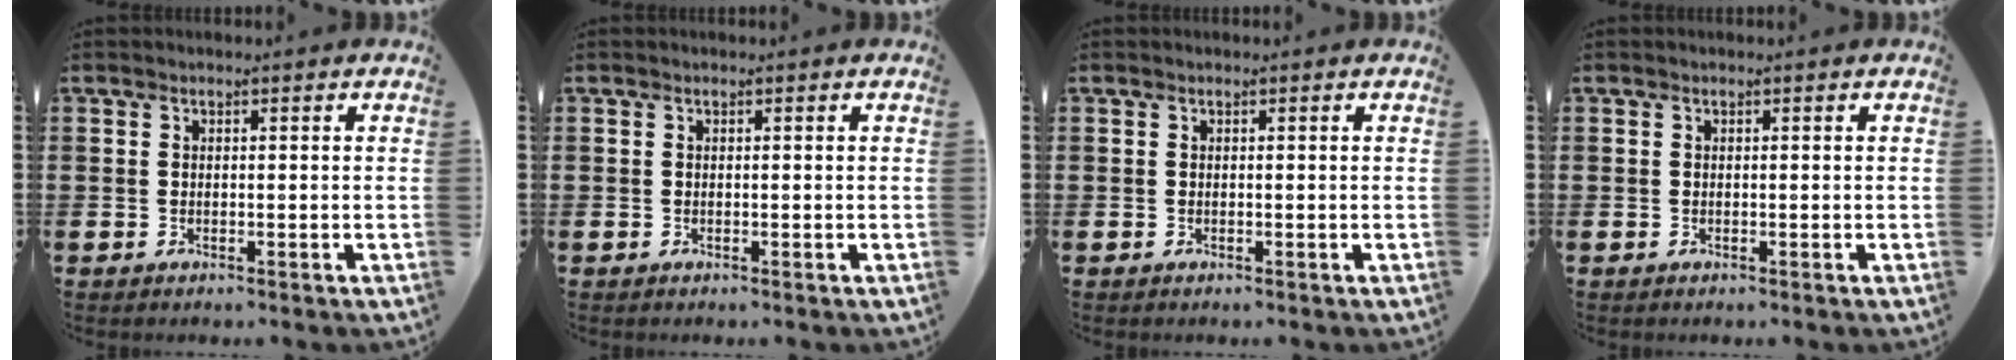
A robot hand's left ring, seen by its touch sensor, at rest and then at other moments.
{"total": 0.0}
{"total": 0.0}
{"total": 0.0}